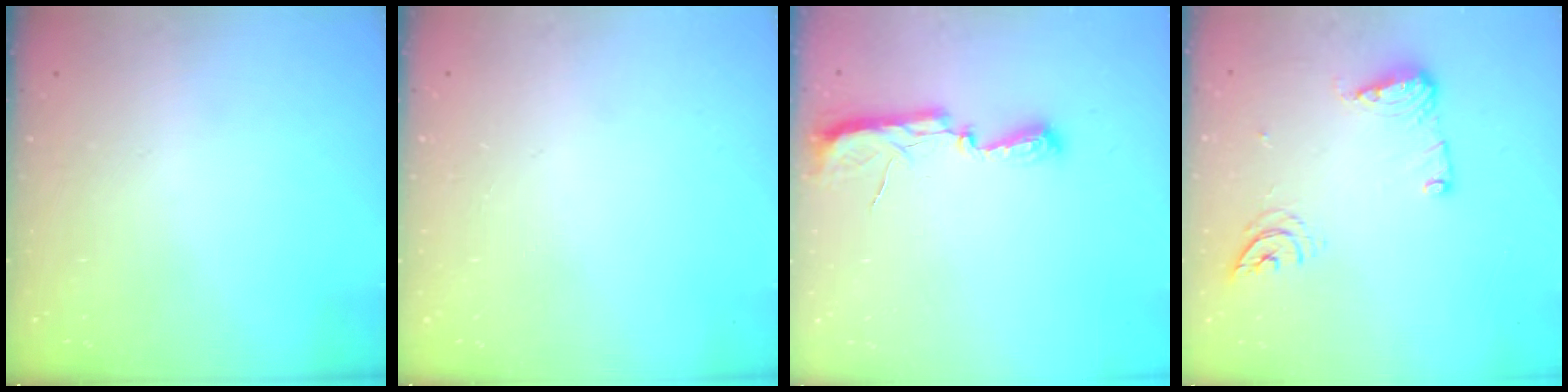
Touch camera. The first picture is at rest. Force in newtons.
{"total": 0.0}
{"total": 7.7, "press": 7.6, "slide": 1.0}
{"total": 10.0, "press": 10.0, "slide": 0.8}